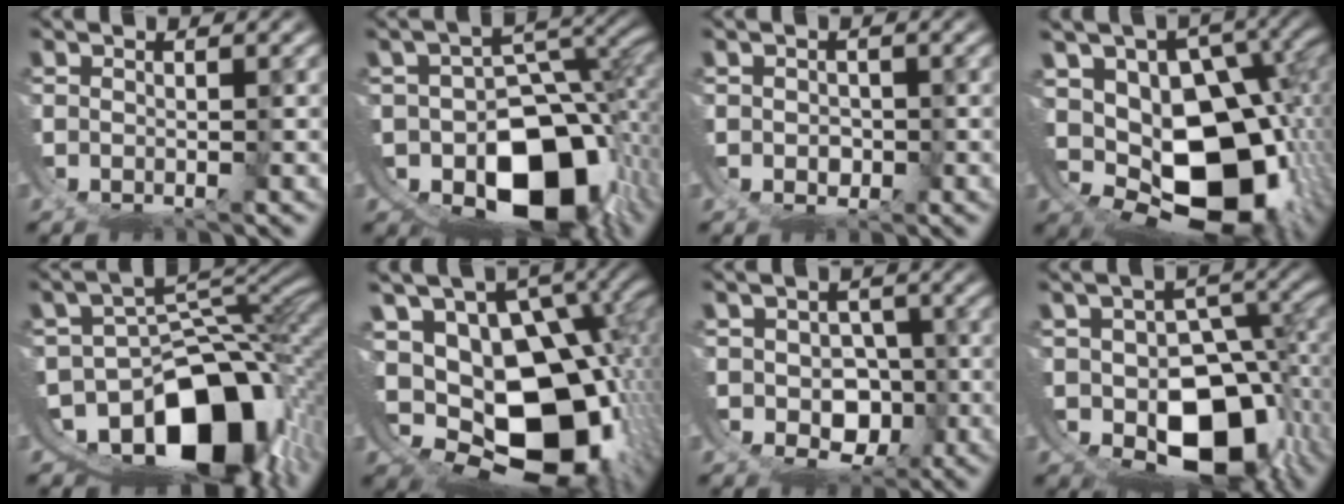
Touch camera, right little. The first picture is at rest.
{"total": 20.2, "force": [-6.9, 14.1, 12.7], "torque": [-0.221, -0.071, -0.086]}
{"total": 0.9, "force": [-0.1, 0.6, 0.7], "torque": [-0.012, -0.007, 0.005]}
{"total": 19.4, "force": [-5.5, 13.1, 13.2], "torque": [-0.254, -0.099, -0.043]}
{"total": 19.4, "force": [-7.6, 12.0, 13.1], "torque": [-0.212, -0.049, -0.103]}
{"total": 21.8, "force": [-5.4, 15.0, 14.9], "torque": [-0.281, -0.105, -0.041]}
{"total": 7.1, "force": [-1.5, 5.9, 3.7], "torque": [-0.064, -0.037, -0.013]}
{"total": 17.4, "force": [-5.8, 12.5, 10.6], "torque": [-0.200, -0.092, -0.052]}